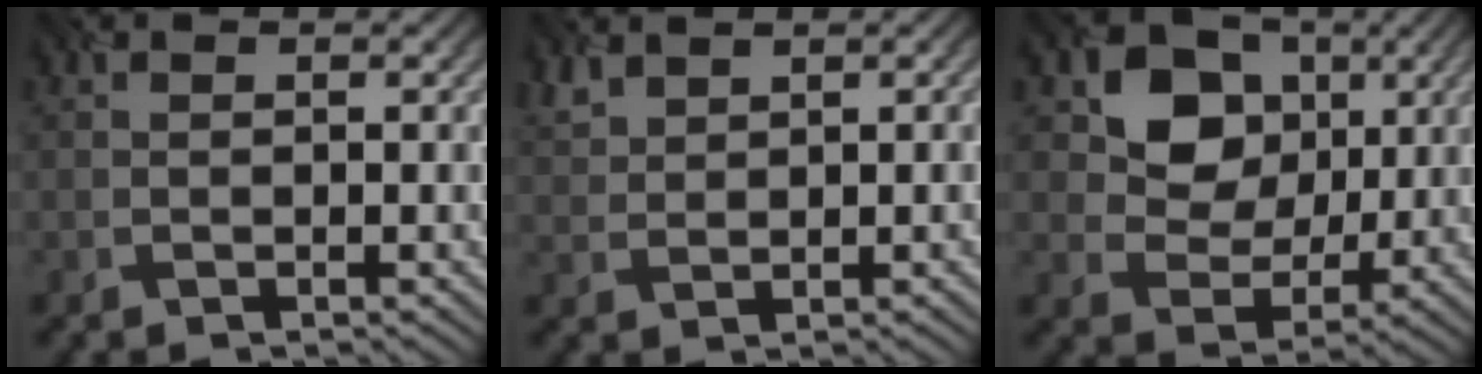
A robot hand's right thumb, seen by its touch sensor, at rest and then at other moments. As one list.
[{"total": 2.3, "force": [2.1, 0.7, 0.6], "torque": [-0.031, 0.011, 0.050]}, {"total": 9.2, "force": [3.6, 7.8, 3.3], "torque": [-0.108, 0.006, 0.070]}]